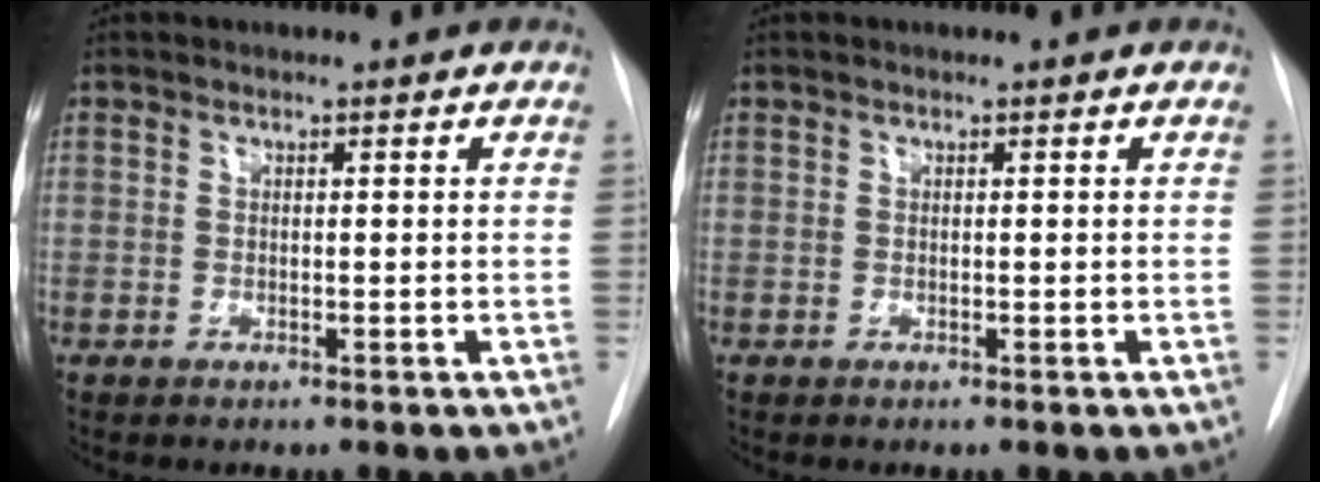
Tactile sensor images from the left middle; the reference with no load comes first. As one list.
[{"total": 0.0}]